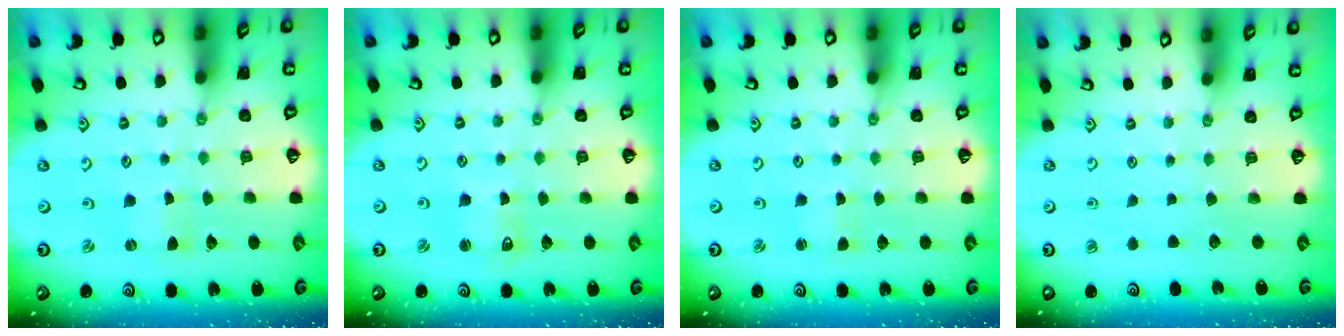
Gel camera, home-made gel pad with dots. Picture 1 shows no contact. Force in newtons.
{"total": 2.6, "press": 2.6, "slide": 0.2}
{"total": 1.0, "press": 1.0, "slide": 0.0}
{"total": 0.0}